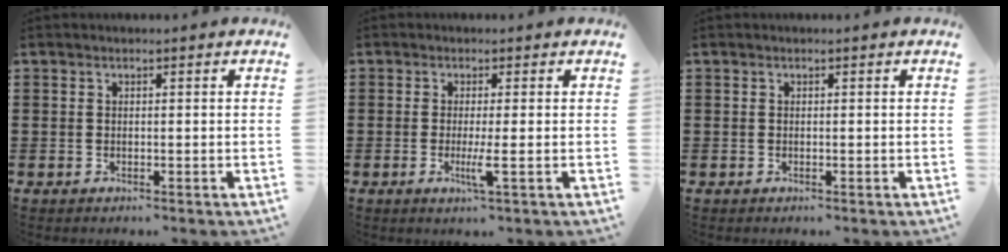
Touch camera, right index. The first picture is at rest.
{"total": 3.3, "force": [-0.9, -0.1, 3.2], "torque": [-0.062, -0.014, -0.019]}
{"total": 0.0}